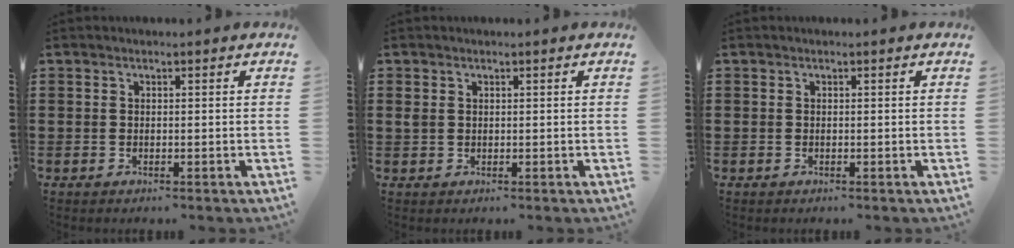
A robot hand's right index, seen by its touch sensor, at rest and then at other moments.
{"total": 1.0, "force": [0.4, 0.8, 0.4], "torque": [-0.012, 0.005, 0.007]}
{"total": 0.0}